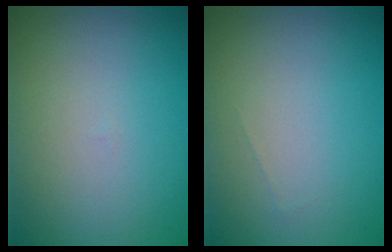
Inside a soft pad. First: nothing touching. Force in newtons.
{"total": 0.0}